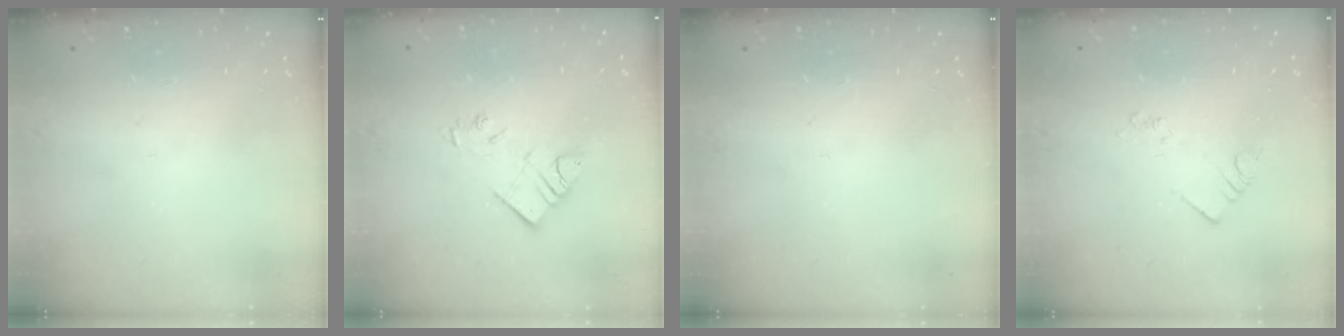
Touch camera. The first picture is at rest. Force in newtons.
{"total": 8.5, "press": 8.4, "slide": 0.6}
{"total": 0.0}
{"total": 2.1, "press": 2.1, "slide": 0.1}